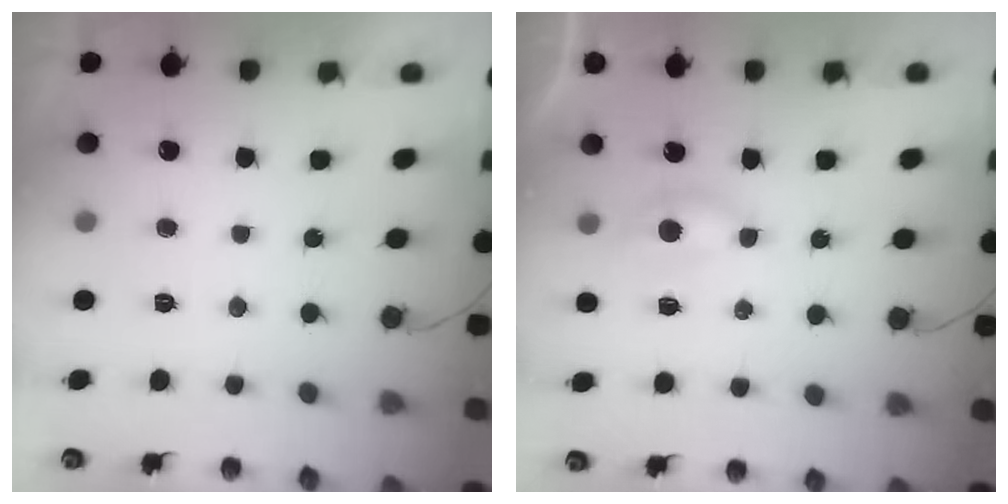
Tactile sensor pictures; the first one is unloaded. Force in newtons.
{"total": 3.1, "press": 3.1, "slide": 0.4}